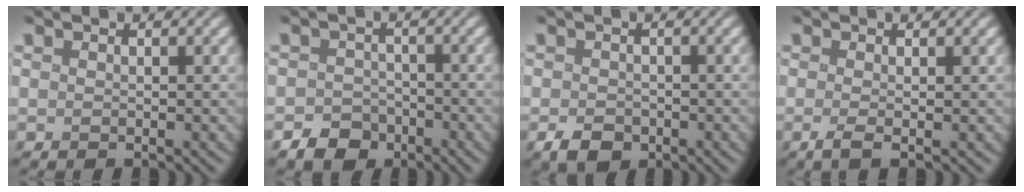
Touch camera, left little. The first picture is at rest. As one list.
[{"total": 2.8, "force": [-2.1, 1.8, 0.3], "torque": [0.009, -0.001, -0.043]}, {"total": 2.3, "force": [-1.2, 1.7, 1.0], "torque": [-0.013, -0.004, -0.026]}, {"total": 1.1, "force": [-0.2, 0.2, 1.1], "torque": [-0.013, -0.003, -0.008]}]